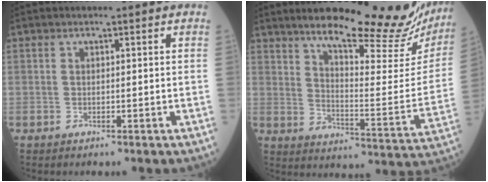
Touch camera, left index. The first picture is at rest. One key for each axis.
{"total": 25.2, "fx": 21.7, "fy": 4.3, "fz": 12.2, "tx": -0.170, "ty": -0.065, "tz": 0.277}